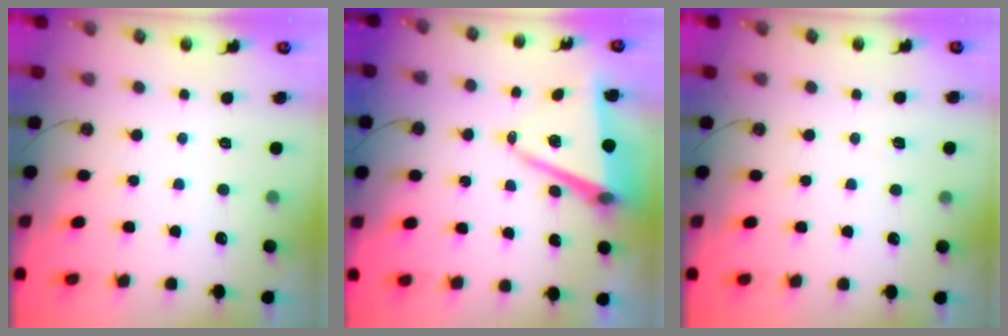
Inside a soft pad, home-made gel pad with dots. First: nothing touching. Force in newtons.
{"total": 10.9, "press": 10.3, "slide": 3.3}
{"total": 2.3, "press": 1.3, "slide": 1.9}